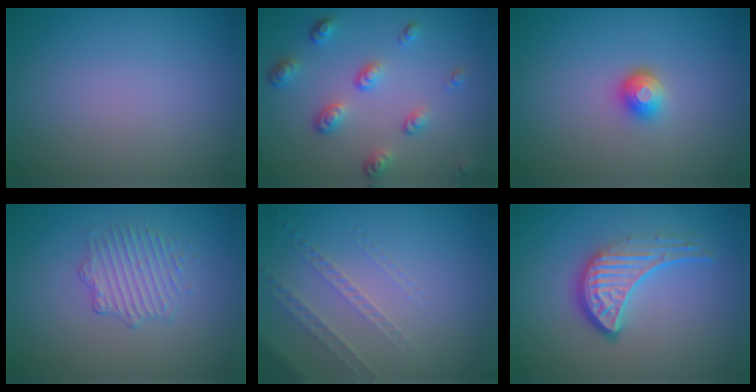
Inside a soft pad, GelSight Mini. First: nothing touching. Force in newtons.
{"total": 3.5, "press": 2.5, "slide": 2.4}
{"total": 1.8, "press": 1.3, "slide": 1.2}
{"total": 1.9, "press": 1.4, "slide": 1.4}
{"total": 1.4, "press": 1.0, "slide": 0.9}
{"total": 4.6, "press": 3.3, "slide": 3.2}